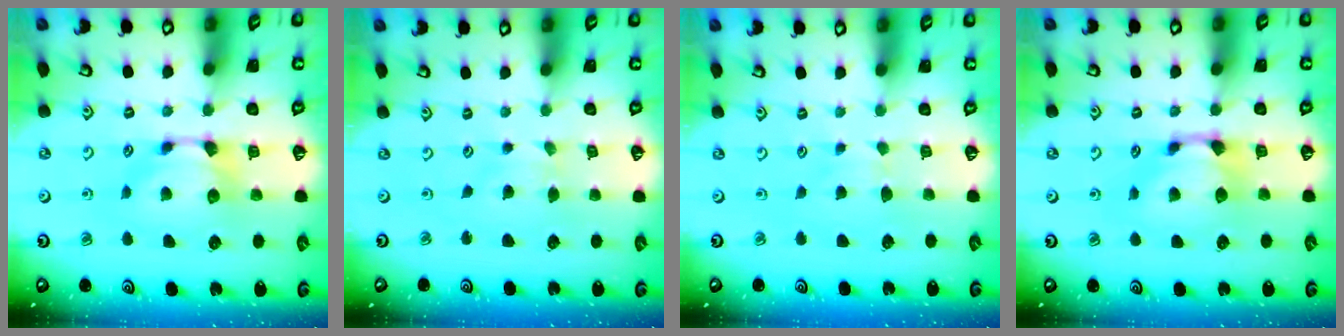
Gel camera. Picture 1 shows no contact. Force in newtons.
{"total": 2.8, "press": 2.8, "slide": 0.2}
{"total": 3.2, "press": 3.2, "slide": 0.3}
{"total": 0.9, "press": 0.5, "slide": 0.8}